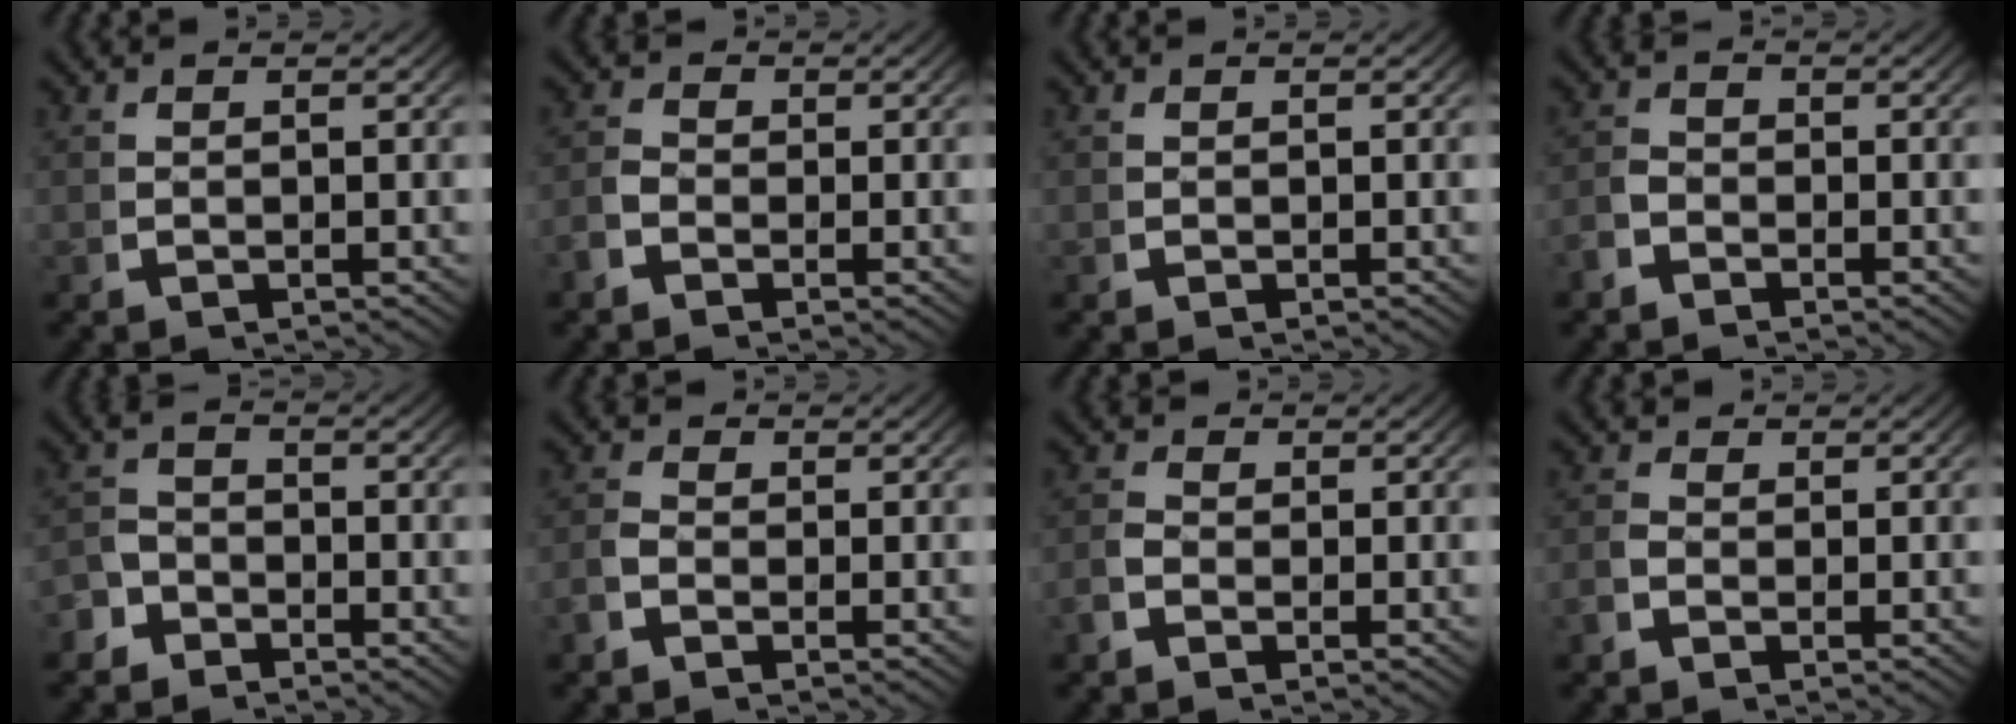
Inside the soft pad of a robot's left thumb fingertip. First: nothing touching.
{"total": 2.0, "force": [-0.7, 1.7, 0.8], "torque": [-0.010, -0.001, -0.022]}
{"total": 0.0}
{"total": 1.8, "force": [-1.2, 1.3, 0.6], "torque": [-0.009, -0.003, -0.028]}
{"total": 2.9, "force": [-2.3, 1.7, 0.6], "torque": [-0.009, -0.013, -0.042]}
{"total": 1.7, "force": [-0.6, 1.4, 0.7], "torque": [-0.011, -0.001, -0.019]}
{"total": 1.7, "force": [-0.5, 1.4, 0.7], "torque": [-0.010, -0.001, -0.018]}
{"total": 1.4, "force": [-0.4, 1.2, 0.6], "torque": [-0.004, 0.000, -0.014]}